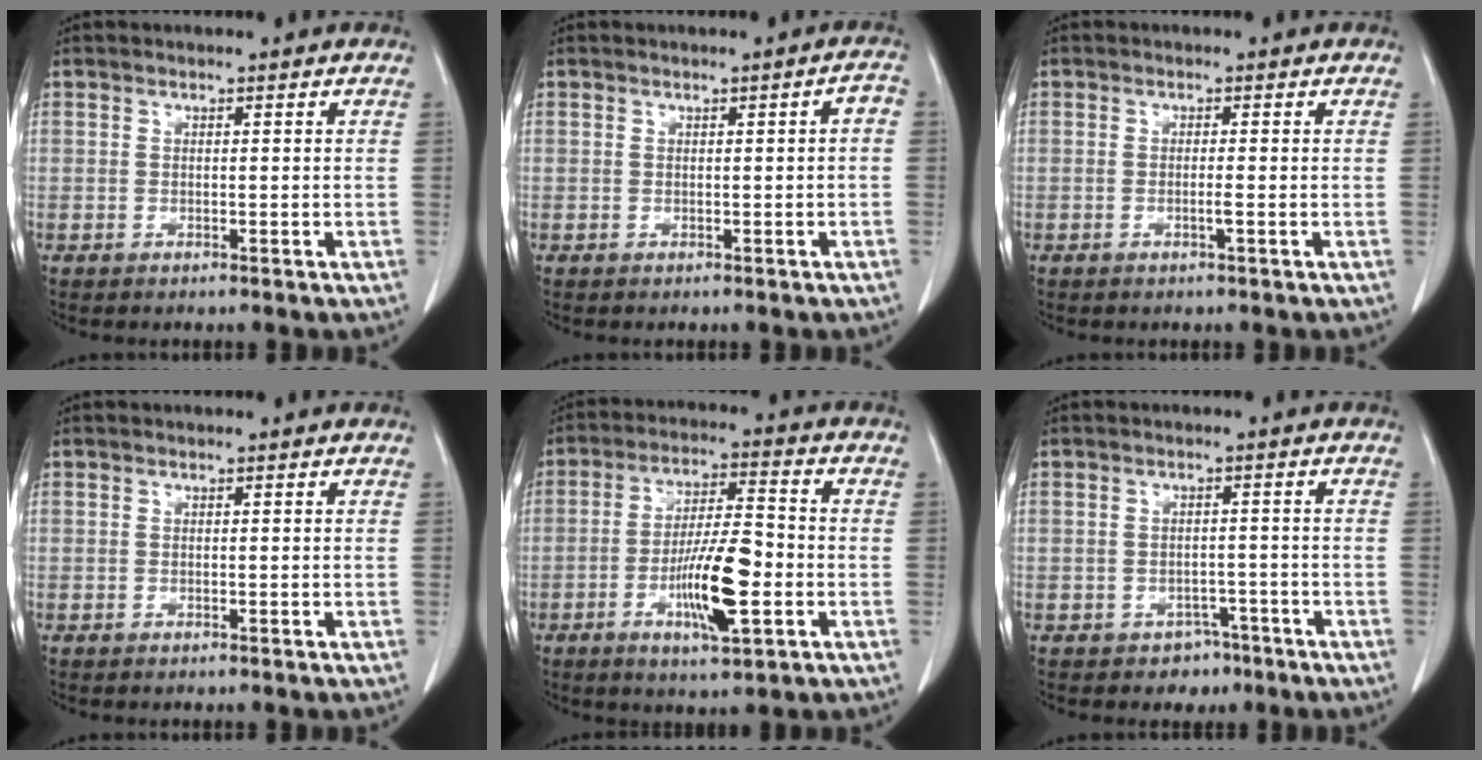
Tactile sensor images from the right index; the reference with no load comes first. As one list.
[{"total": 1.6, "force": [-0.1, 0.3, 1.6], "torque": [-0.016, 0.004, -0.002]}, {"total": 1.1, "force": [-0.5, -0.2, 1.0], "torque": [-0.020, -0.001, -0.007]}, {"total": 0.0}, {"total": 11.2, "force": [-3.4, 2.1, 10.5], "torque": [-0.192, -0.002, -0.056]}, {"total": 3.2, "force": [-2.0, 2.5, 0.5], "torque": [-0.001, 0.012, -0.021]}]